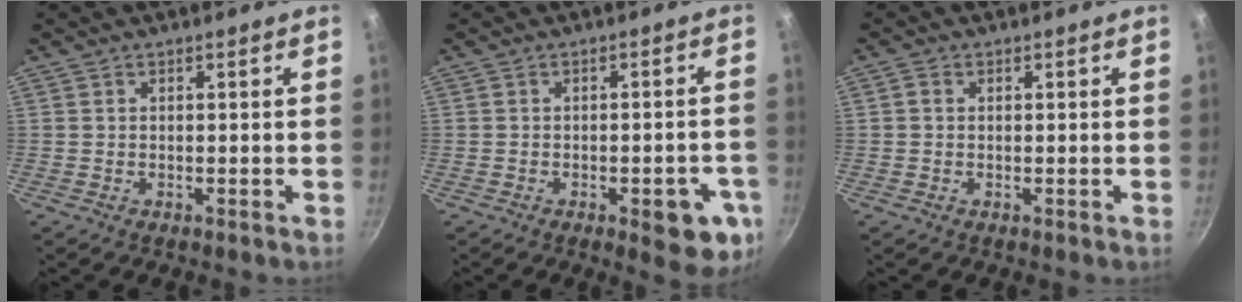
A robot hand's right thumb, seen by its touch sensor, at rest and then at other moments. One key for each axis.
{"total": 9.7, "fx": -3.5, "fy": 3.9, "fz": 8.1, "tx": -0.067, "ty": 0.013, "tz": -0.039}
{"total": 1.2, "fx": 0.2, "fy": 1.1, "fz": 0.6, "tx": -0.011, "ty": 0.005, "tz": 0.000}